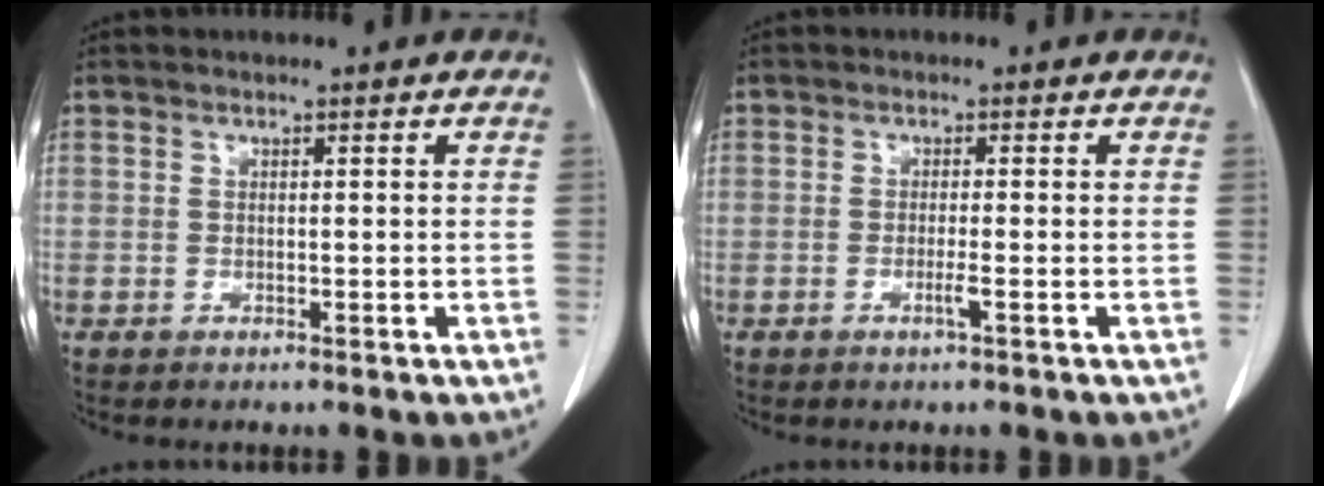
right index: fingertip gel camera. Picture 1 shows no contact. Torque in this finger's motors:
{"motor_torque": [-0.19, 0.13, 0.01, 0.00]}